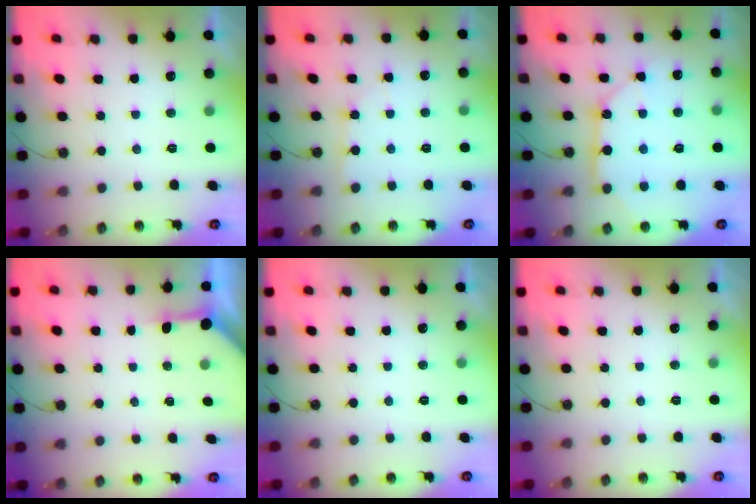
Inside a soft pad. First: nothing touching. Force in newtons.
{"total": 2.8, "press": 2.8, "slide": 0.3}
{"total": 12.6, "press": 12.5, "slide": 1.1}
{"total": 3.4, "press": 3.4, "slide": 0.5}
{"total": 0.0}
{"total": 0.0}